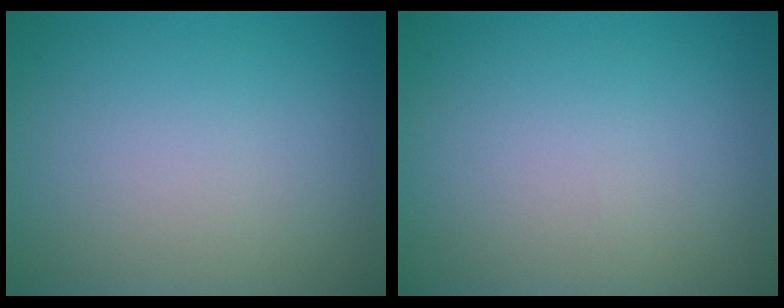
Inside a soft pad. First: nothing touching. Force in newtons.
{"total": 0.0}